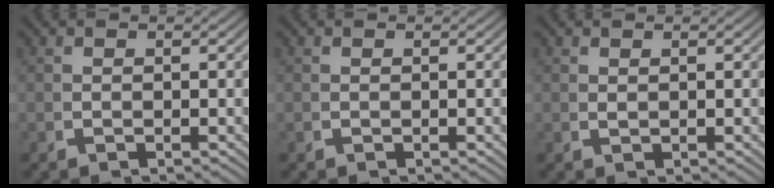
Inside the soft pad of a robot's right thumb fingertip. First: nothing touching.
{"total": 0.0}
{"total": 0.6, "force": [0.6, -0.2, 0.1], "torque": [-0.005, -0.002, 0.017]}